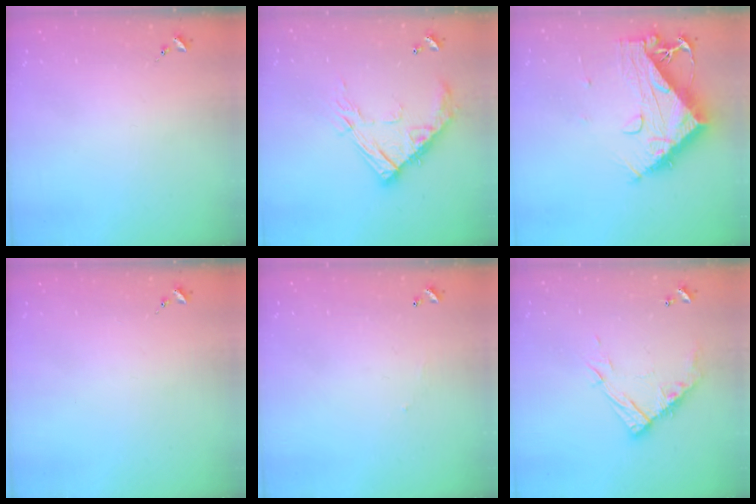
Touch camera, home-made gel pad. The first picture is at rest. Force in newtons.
{"total": 17.2, "press": 17.2, "slide": 1.2}
{"total": 13.9, "press": 13.8, "slide": 1.3}
{"total": 0.0}
{"total": 3.7, "press": 3.7, "slide": 0.2}
{"total": 13.1, "press": 13.1, "slide": 1.1}